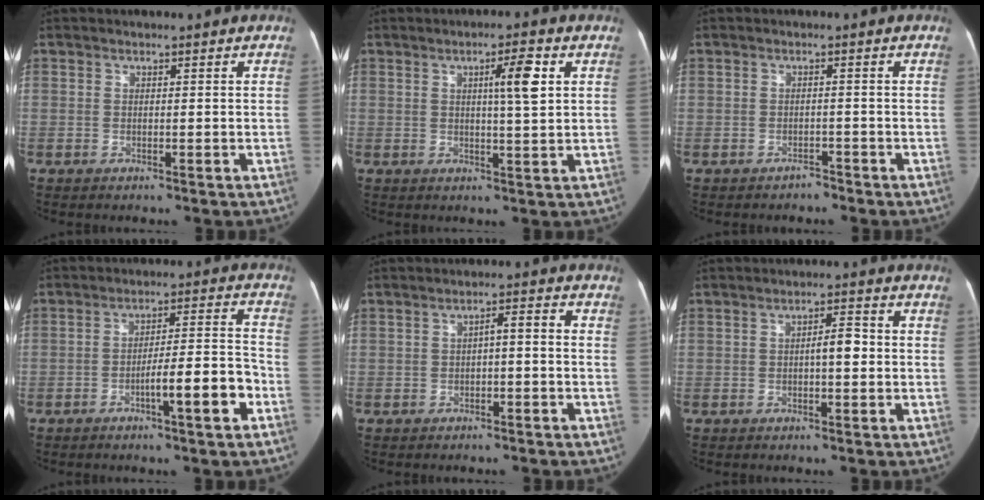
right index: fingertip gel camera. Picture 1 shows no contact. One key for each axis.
{"total": 5.3, "fx": 1.8, "fy": 0.1, "fz": 5.0, "tx": -0.074, "ty": 0.004, "tz": 0.027}
{"total": 1.5, "fx": -1.1, "fy": 0.9, "fz": -0.2, "tx": 0.003, "ty": 0.002, "tz": -0.024}
{"total": 9.3, "fx": -4.1, "fy": 0.4, "fz": 8.4, "tx": -0.119, "ty": 0.017, "tz": -0.059}
{"total": 2.7, "fx": -0.6, "fy": 0.6, "fz": 2.5, "tx": -0.037, "ty": 0.017, "tz": -0.009}
{"total": 3.1, "fx": -0.3, "fy": 0.8, "fz": 2.9, "tx": -0.043, "ty": 0.008, "tz": -0.007}